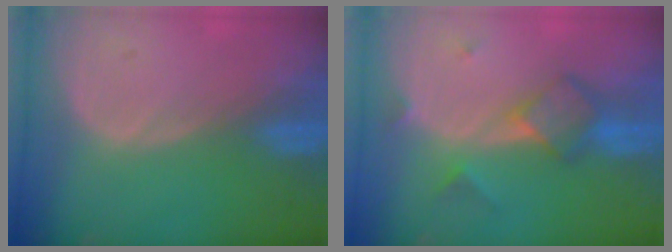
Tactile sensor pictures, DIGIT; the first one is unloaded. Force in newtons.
{"total": 5.7, "press": 5.4, "slide": 1.7}